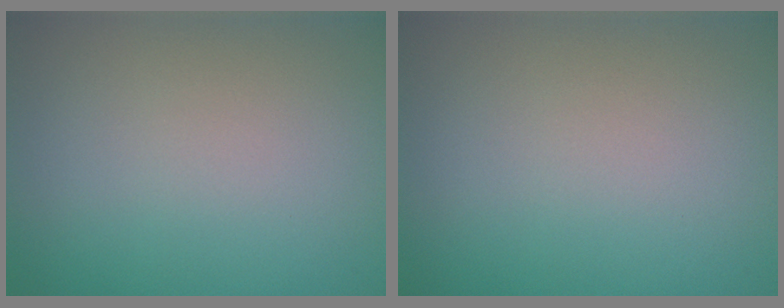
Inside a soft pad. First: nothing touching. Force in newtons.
{"total": 0.0}